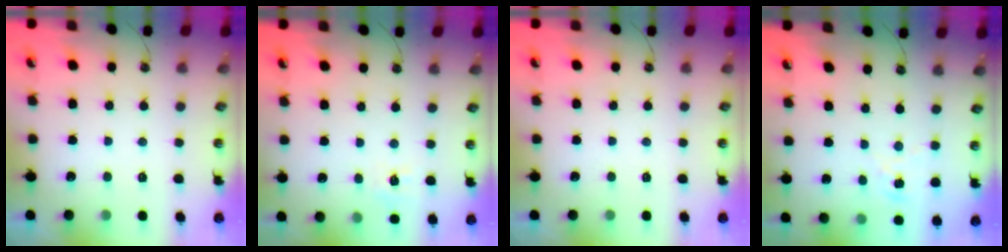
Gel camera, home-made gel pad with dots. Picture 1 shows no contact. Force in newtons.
{"total": 7.4, "press": 7.4, "slide": 0.6}
{"total": 0.0}
{"total": 1.6, "press": 1.6, "slide": 0.2}